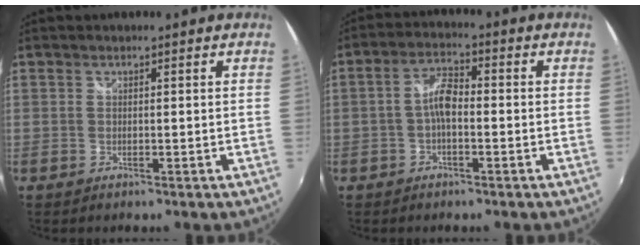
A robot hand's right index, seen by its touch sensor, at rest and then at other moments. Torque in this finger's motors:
{"motor_torque": [0.74, -0.26, 0.46, 0.10]}